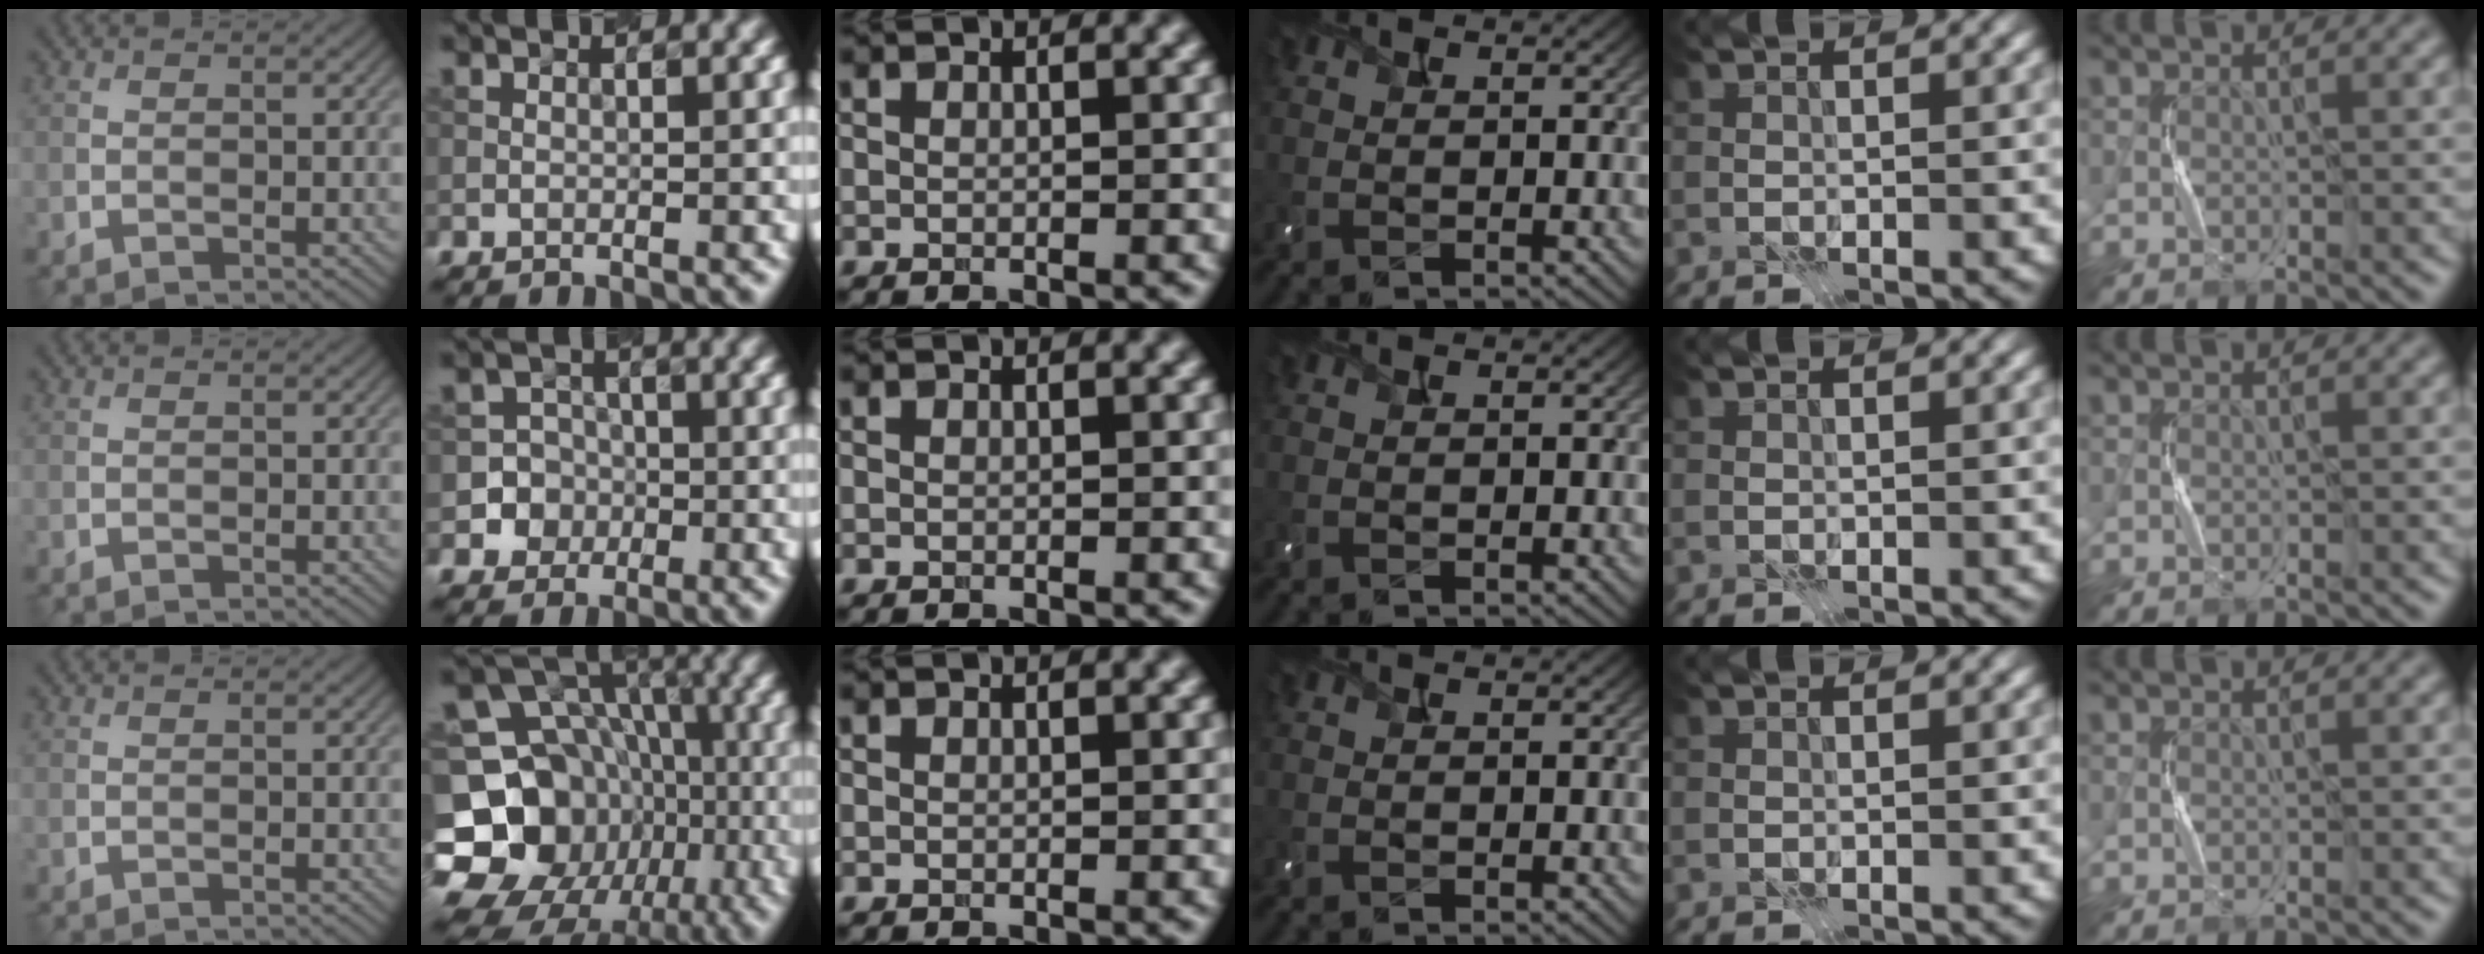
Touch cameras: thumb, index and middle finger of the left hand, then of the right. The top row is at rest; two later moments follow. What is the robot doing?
{"motion": "press", "object": "camera"}